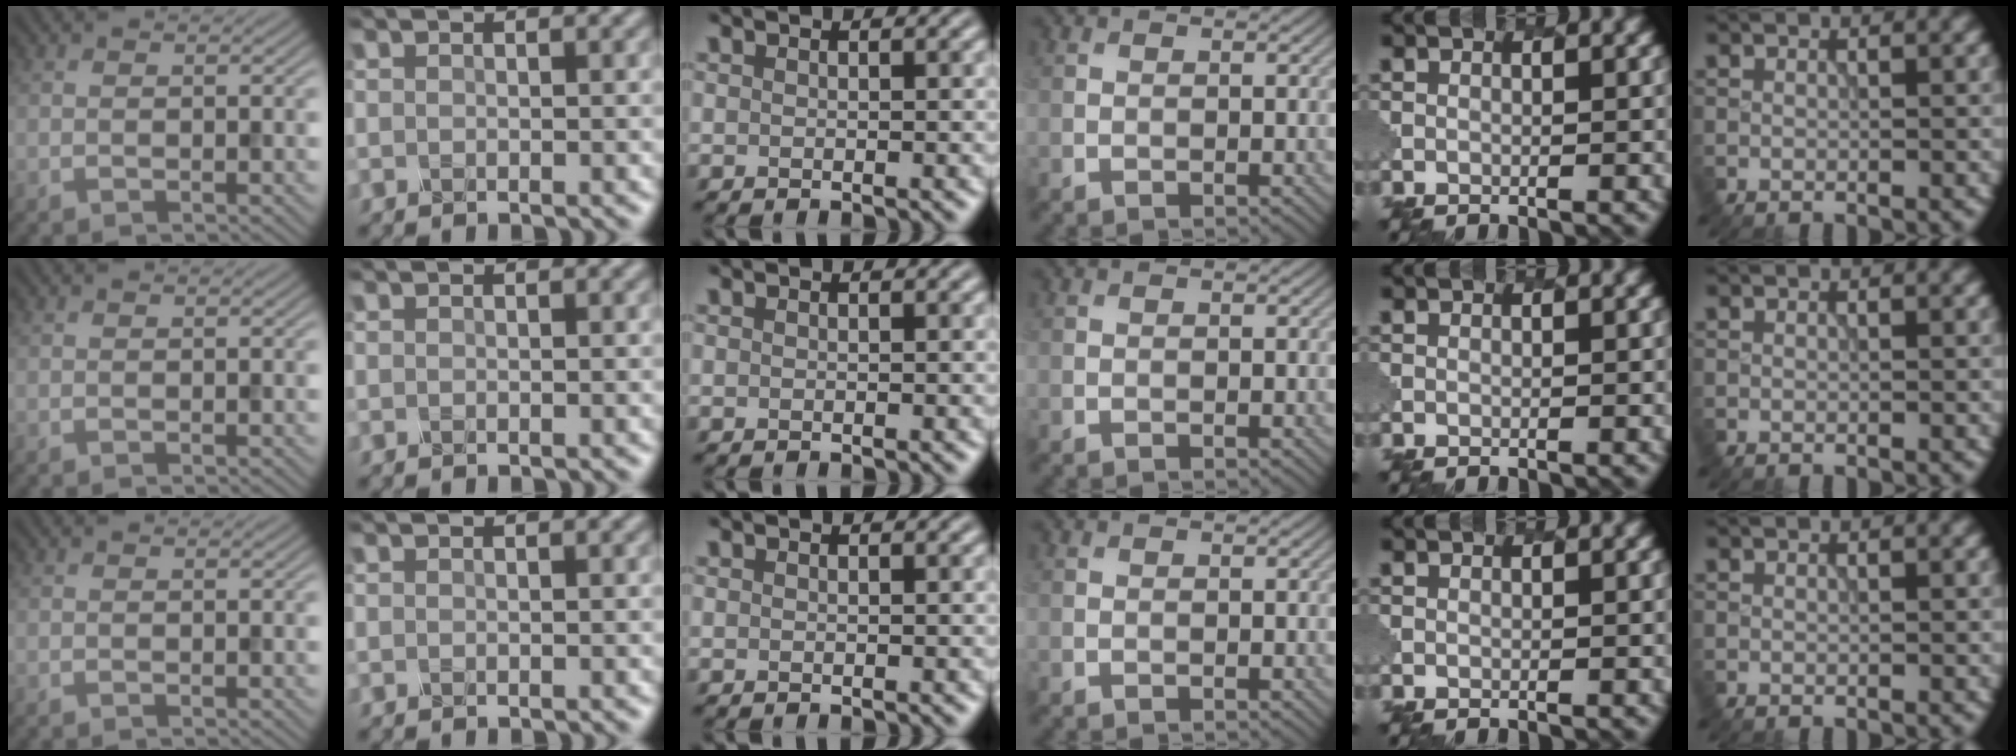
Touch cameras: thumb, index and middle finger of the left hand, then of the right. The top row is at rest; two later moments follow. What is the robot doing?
{"motion": "dispense", "object": "spray bottle"}